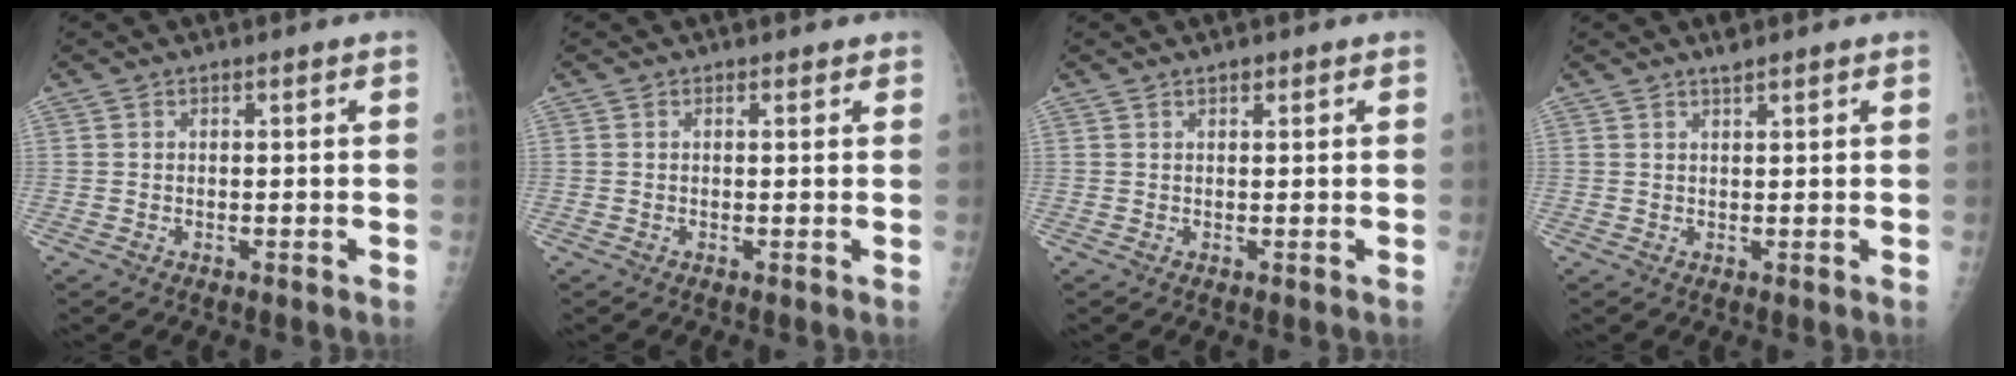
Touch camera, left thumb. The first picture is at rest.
{"total": 0.9, "force": [0.8, 0.5, 0.3], "torque": [0.001, -0.004, 0.008]}
{"total": 0.9, "force": [0.6, 0.3, 0.5], "torque": [-0.001, -0.003, 0.011]}
{"total": 1.4, "force": [1.2, 0.2, 0.8], "torque": [-0.007, -0.005, 0.023]}